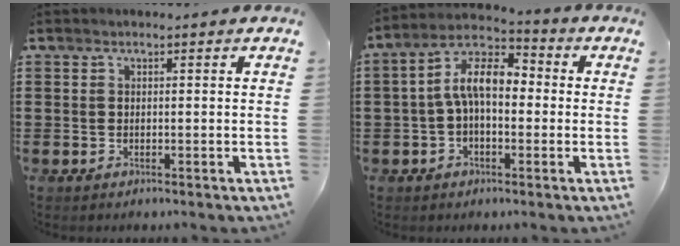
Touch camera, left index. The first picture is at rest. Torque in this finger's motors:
{"motor_torque": [1.30, -0.26, 0.44, 0.21]}